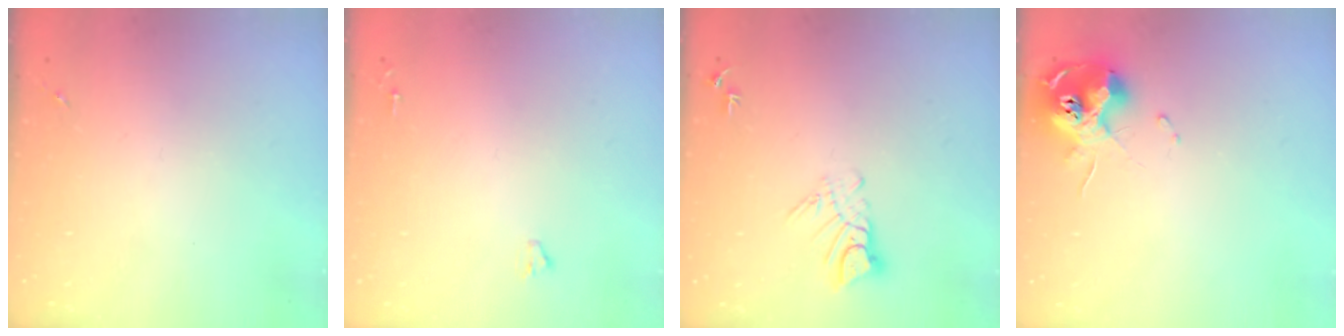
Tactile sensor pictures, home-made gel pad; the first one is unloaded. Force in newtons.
{"total": 0.9, "press": 0.9, "slide": 0.1}
{"total": 6.5, "press": 6.5, "slide": 0.5}
{"total": 11.8, "press": 11.7, "slide": 1.7}